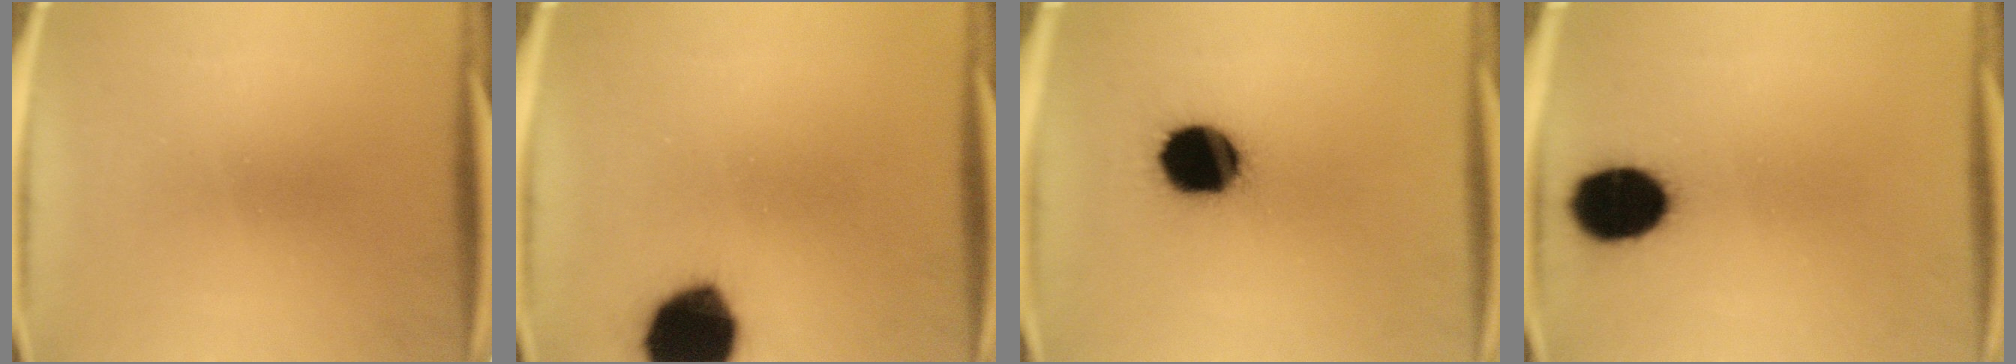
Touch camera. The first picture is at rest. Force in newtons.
{"total": 17.9}
{"total": 17.1}
{"total": 13.9}